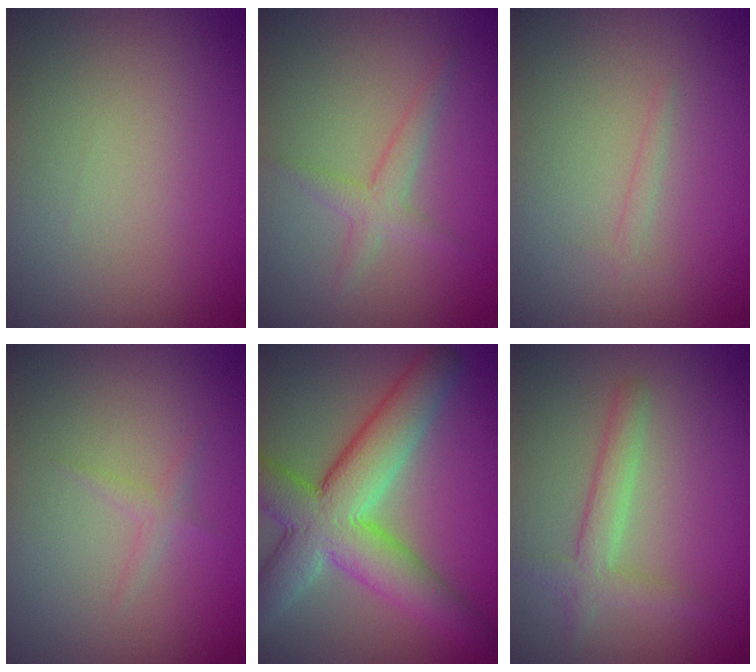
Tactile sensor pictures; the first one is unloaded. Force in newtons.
{"total": 1.8, "press": 1.8, "slide": 0.0}
{"total": 0.7, "press": 0.7, "slide": 0.1}
{"total": 0.9, "press": 0.9, "slide": 0.1}
{"total": 9.0, "press": 8.9, "slide": 0.8}
{"total": 2.5, "press": 2.5, "slide": 0.2}